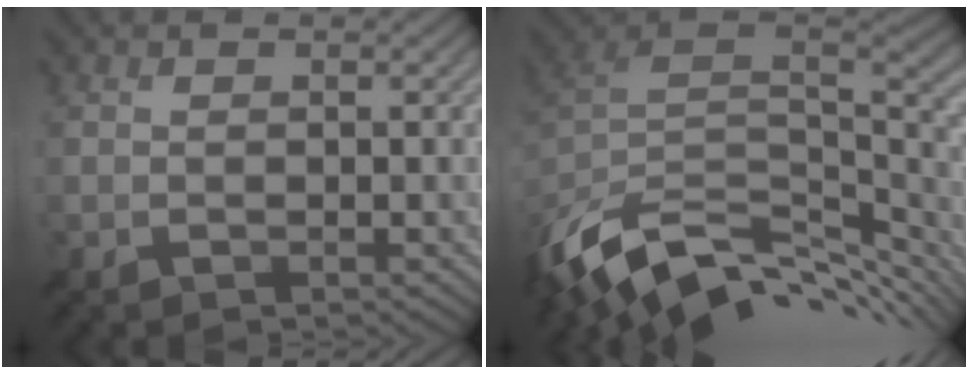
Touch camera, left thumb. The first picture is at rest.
{"total": 13.3, "force": [-6.4, 6.9, 9.4], "torque": [-0.221, -0.014, -0.106]}